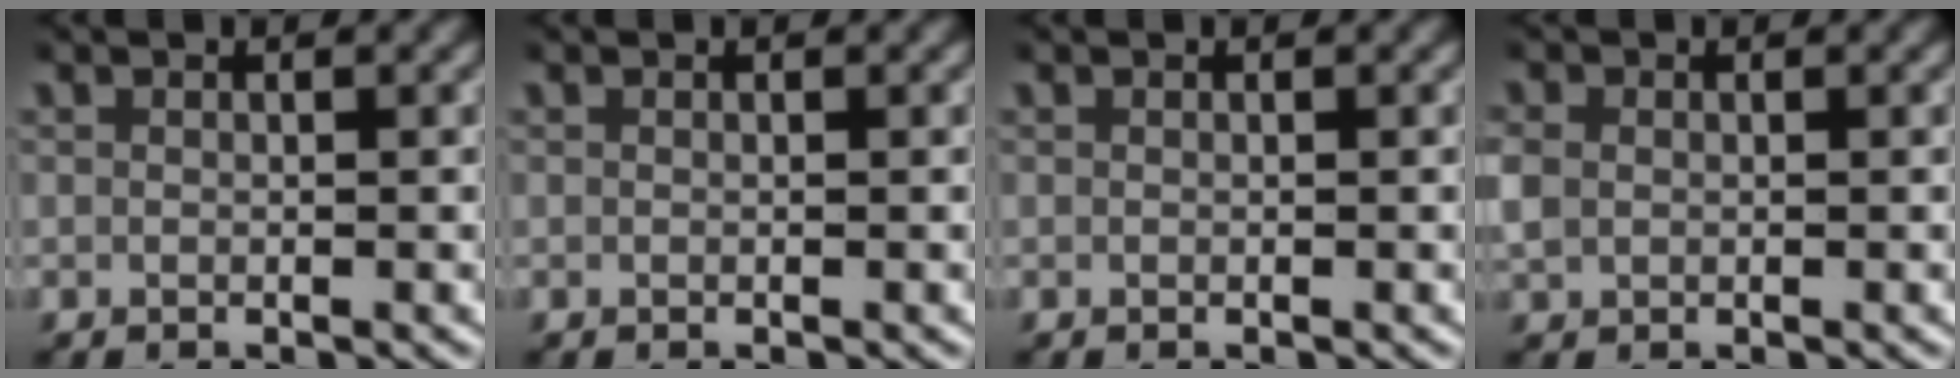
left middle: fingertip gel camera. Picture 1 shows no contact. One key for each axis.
{"total": 0.0}
{"total": 0.0}
{"total": 2.4, "fx": 0.1, "fy": 2.1, "fz": 1.2, "tx": -0.047, "ty": -0.005, "tz": 0.006}